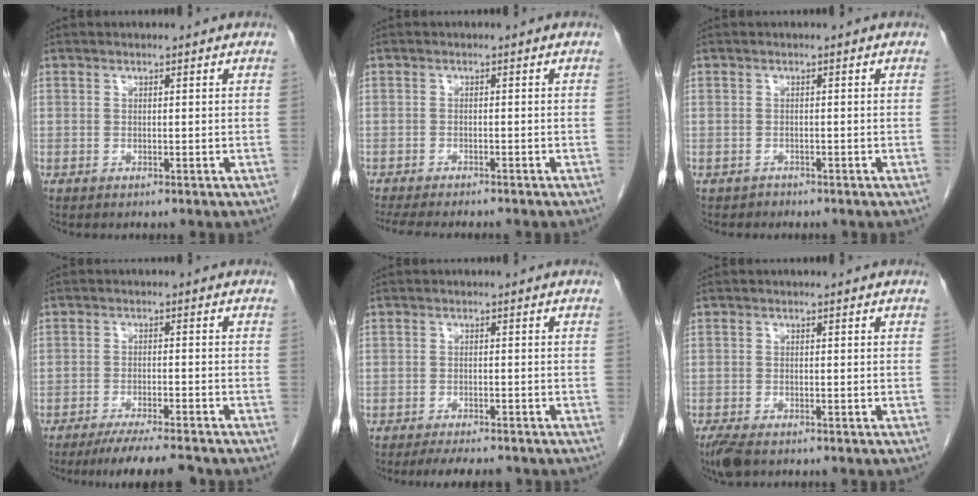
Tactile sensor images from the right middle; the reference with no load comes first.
{"total": 9.8, "force": [-8.5, 1.8, 4.6], "torque": [-0.062, -0.012, -0.117]}
{"total": 0.8, "force": [-0.6, 0.5, -0.2], "torque": [-0.002, 0.002, -0.014]}
{"total": 8.6, "force": [-7.6, 0.0, 4.1], "torque": [-0.057, -0.022, -0.119]}
{"total": 5.2, "force": [-4.6, 1.3, 2.2], "torque": [-0.031, -0.008, -0.068]}
{"total": 3.8, "force": [-2.9, 1.3, 2.2], "torque": [-0.047, -0.011, -0.049]}